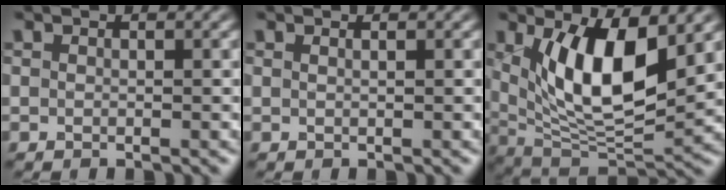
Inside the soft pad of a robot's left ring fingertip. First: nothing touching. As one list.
[{"total": 0.8, "force": [0.5, 0.3, 0.6], "torque": [-0.004, -0.001, 0.000]}, {"total": 9.8, "force": [2.4, 4.2, 8.6], "torque": [-0.152, -0.018, 0.048]}]